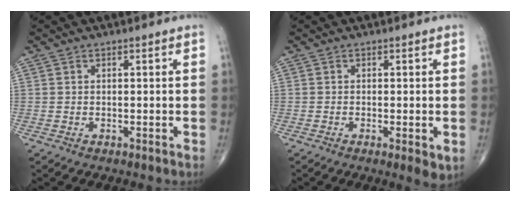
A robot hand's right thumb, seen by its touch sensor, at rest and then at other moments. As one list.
[{"total": 3.2, "force": [-0.8, 0.9, 3.0], "torque": [-0.051, -0.011, -0.014]}]